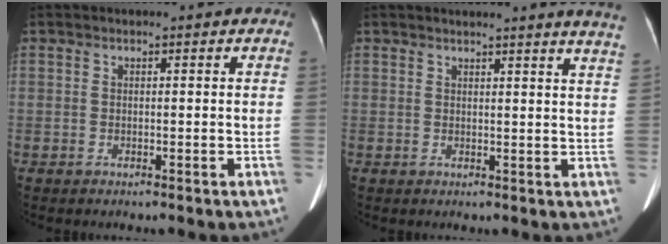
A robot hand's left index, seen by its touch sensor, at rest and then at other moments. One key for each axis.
{"total": 8.1, "fx": 7.5, "fy": -1.1, "fz": 2.9, "tx": -0.028, "ty": -0.040, "tz": 0.060}